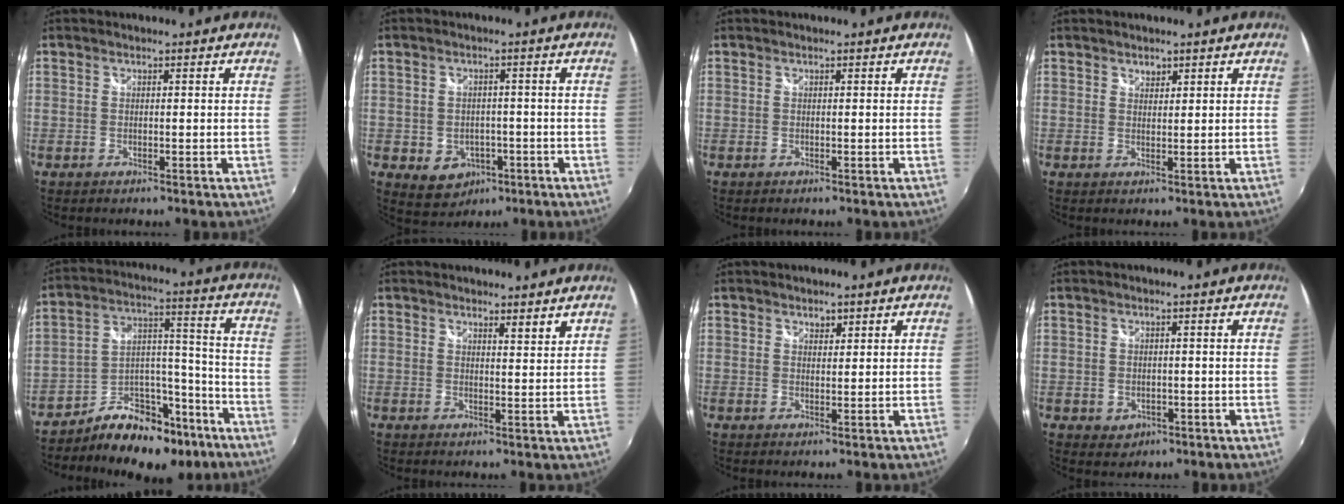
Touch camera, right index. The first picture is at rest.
{"total": 6.9, "force": [-2.7, 5.7, 2.8], "torque": [-0.068, 0.000, -0.023]}
{"total": 0.0}
{"total": 1.4, "force": [1.0, 0.9, 0.4], "torque": [-0.003, 0.001, 0.017]}
{"total": 16.7, "force": [-11.3, 9.1, 8.3], "torque": [-0.146, 0.048, -0.167]}
{"total": 3.1, "force": [2.8, 0.4, 1.2], "torque": [-0.016, -0.002, 0.035]}
{"total": 1.3, "force": [0.9, 0.8, 0.3], "torque": [-0.002, 0.001, 0.015]}
{"total": 3.0, "force": [-0.8, 2.7, 1.2], "torque": [-0.027, -0.004, -0.005]}